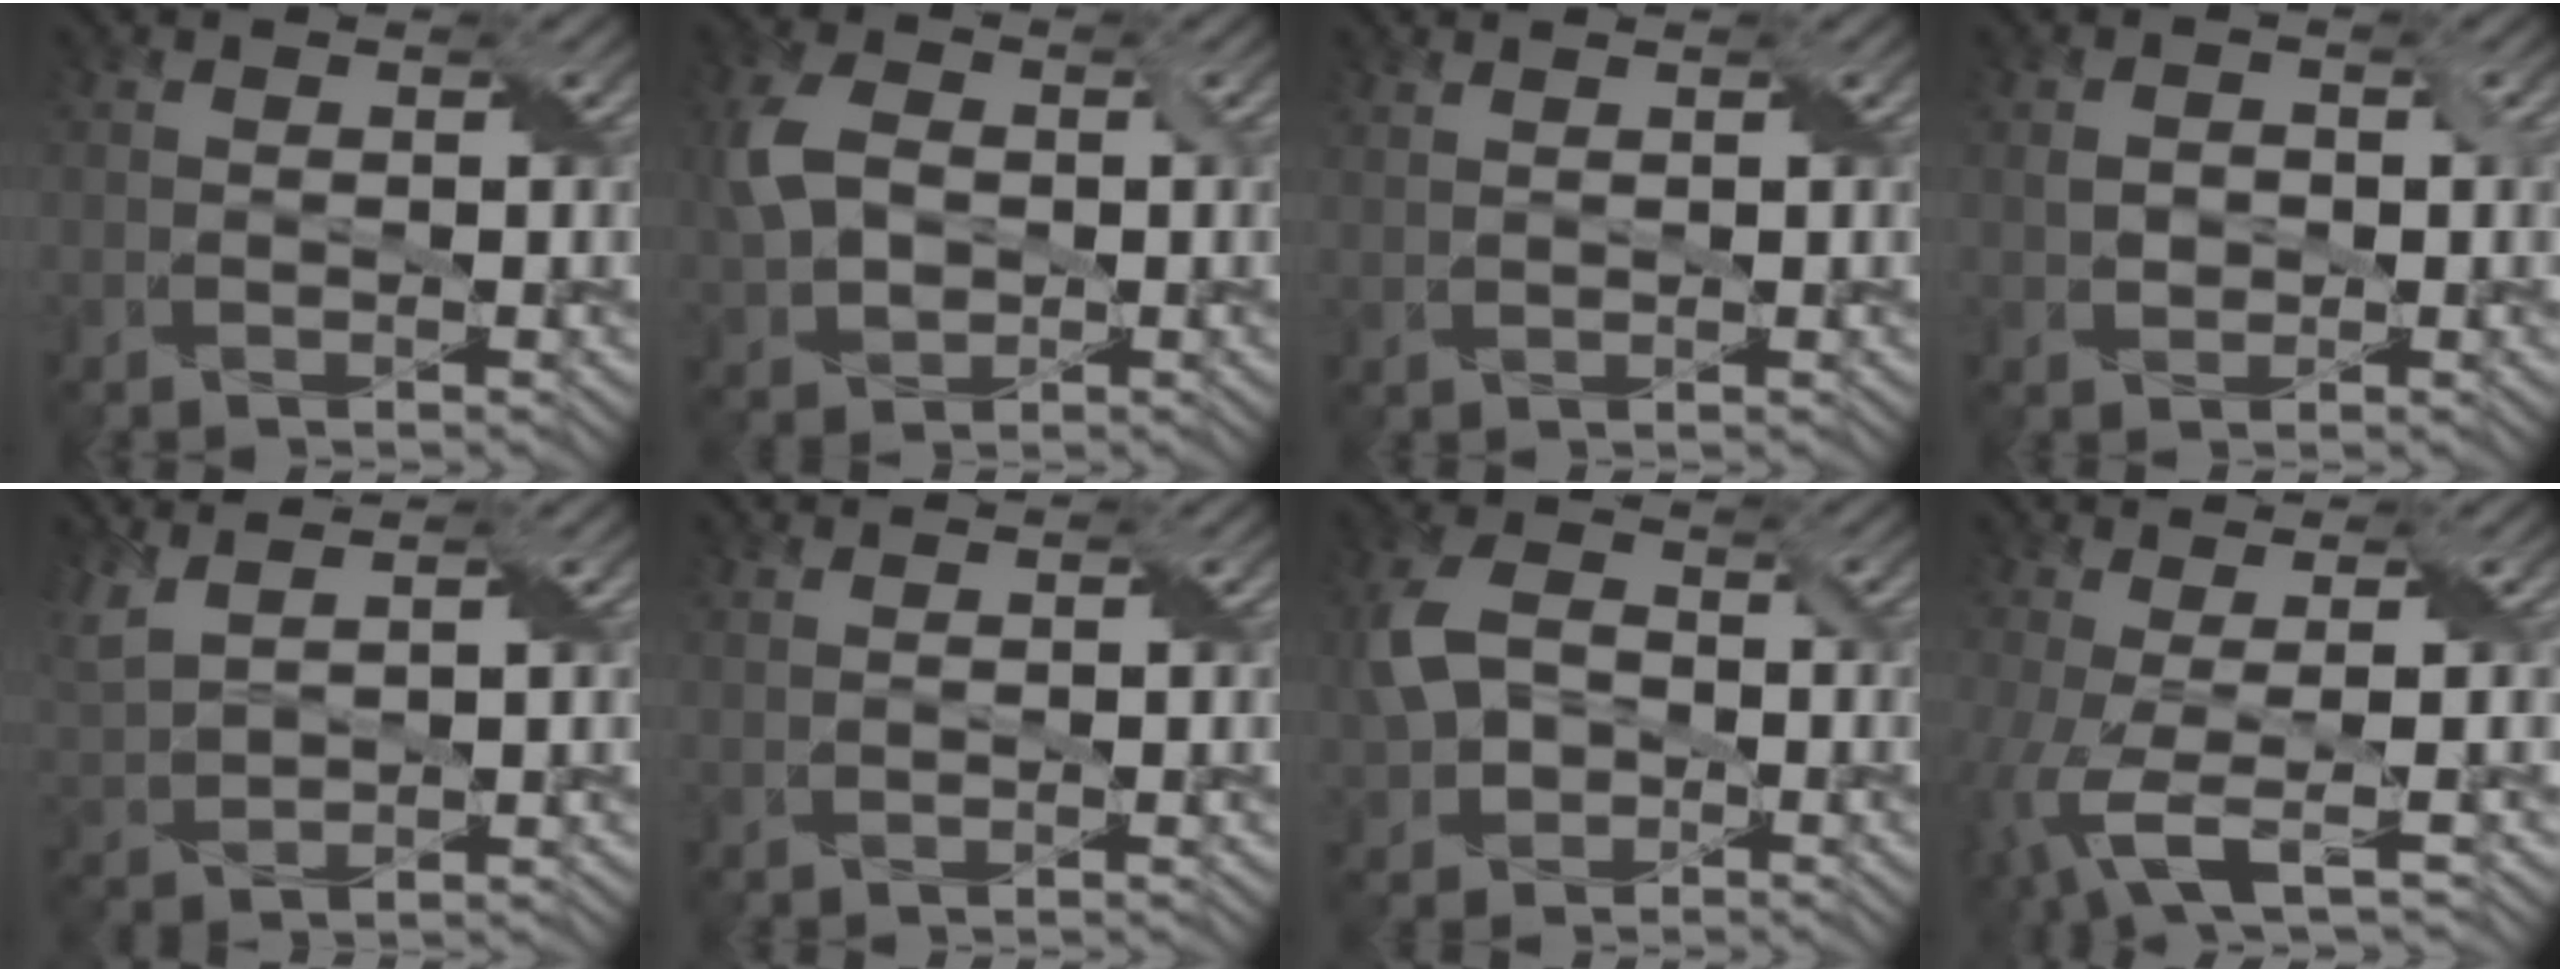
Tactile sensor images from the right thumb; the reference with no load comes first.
{"total": 6.8, "force": [0.5, 4.9, 4.7], "torque": [-0.119, 0.005, 0.008]}
{"total": 1.3, "force": [1.1, 0.3, 0.5], "torque": [-0.007, -0.006, 0.017]}
{"total": 2.1, "force": [0.0, 1.8, 1.1], "torque": [-0.020, -0.002, 0.002]}
{"total": 5.4, "force": [3.9, 1.7, 3.4], "torque": [-0.090, 0.009, 0.081]}
{"total": 0.9, "force": [0.9, 0.2, 0.3], "torque": [-0.004, -0.006, 0.013]}
{"total": 6.3, "force": [-0.6, 4.9, 3.8], "torque": [-0.102, 0.002, -0.017]}
{"total": 6.0, "force": [-1.6, 1.8, 5.5], "torque": [-0.111, -0.009, -0.031]}